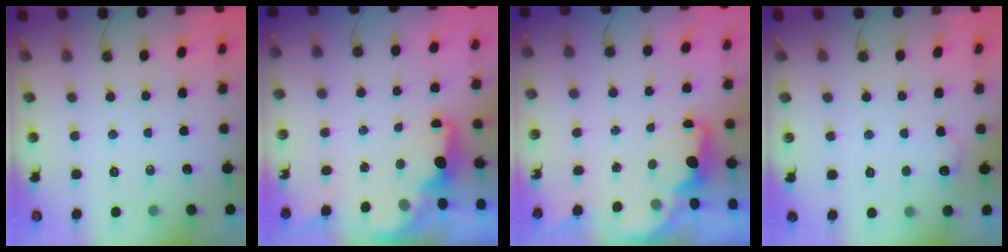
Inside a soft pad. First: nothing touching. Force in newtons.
{"total": 2.8, "press": 2.6, "slide": 0.9}
{"total": 2.0, "press": 1.8, "slide": 0.8}
{"total": 6.1, "press": 6.1, "slide": 0.6}